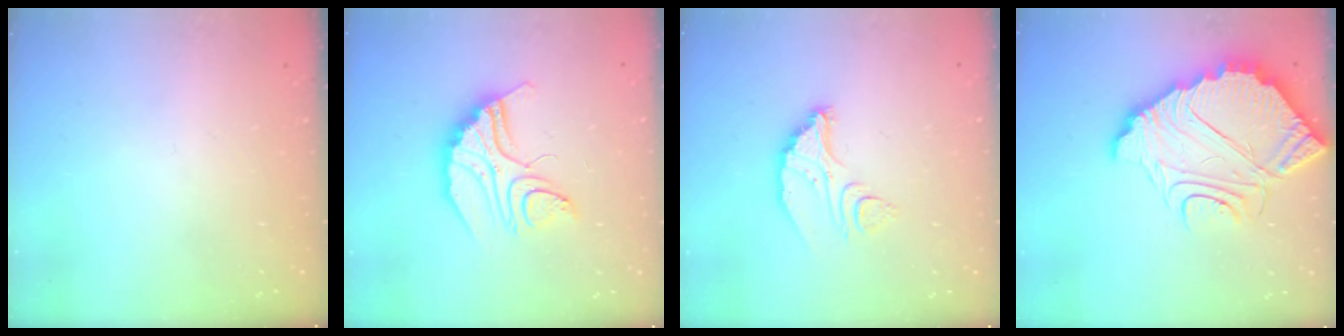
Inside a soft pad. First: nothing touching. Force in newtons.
{"total": 12.2, "press": 12.2, "slide": 1.0}
{"total": 8.8, "press": 8.8, "slide": 0.8}
{"total": 14.0, "press": 13.9, "slide": 1.1}